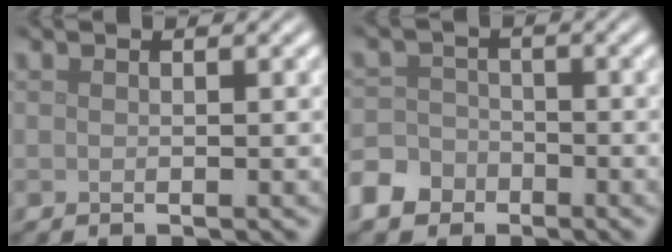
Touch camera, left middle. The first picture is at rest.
{"total": 4.6, "force": [-3.0, 3.3, 1.0], "torque": [-0.012, -0.005, -0.063]}